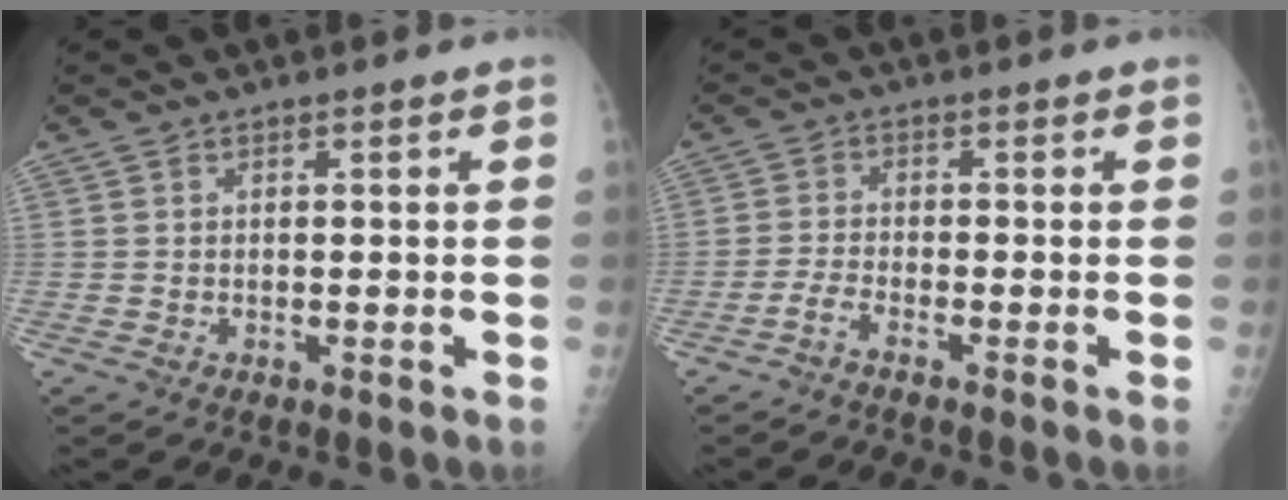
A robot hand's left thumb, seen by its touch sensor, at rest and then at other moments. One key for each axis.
{"total": 2.3, "fx": -1.8, "fy": 0.2, "fz": 1.4, "tx": -0.041, "ty": 0.007, "tz": -0.042}